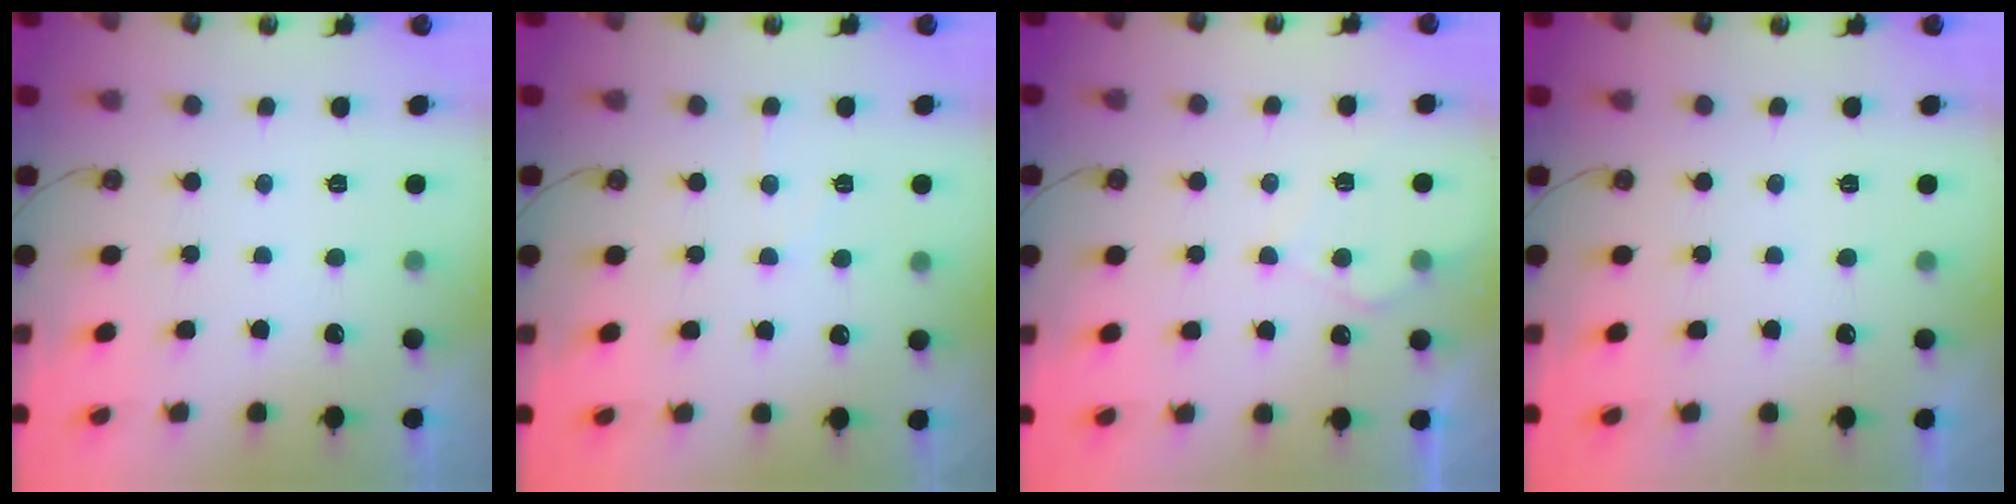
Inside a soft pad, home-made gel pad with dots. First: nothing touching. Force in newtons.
{"total": 5.0, "press": 5.0, "slide": 0.7}
{"total": 6.9, "press": 6.9, "slide": 0.7}
{"total": 0.0}